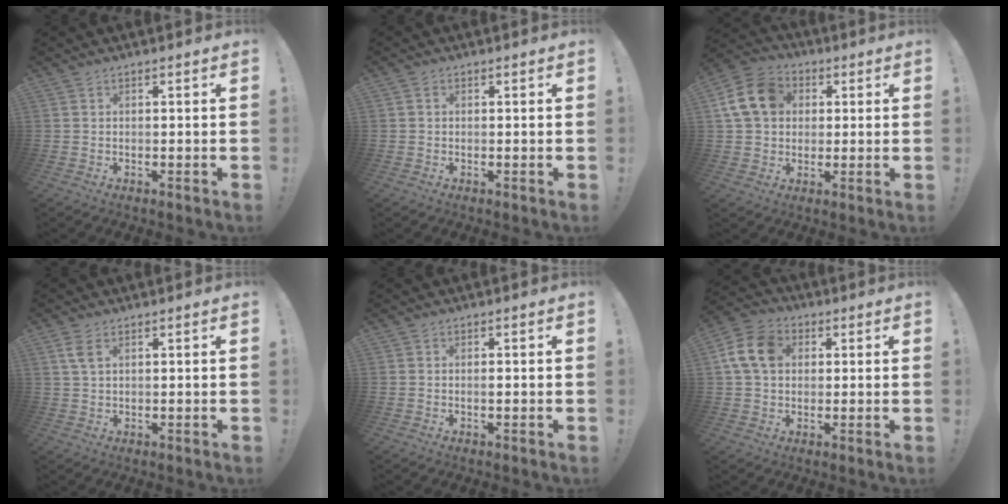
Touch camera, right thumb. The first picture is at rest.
{"total": 0.7, "force": [-0.1, 0.7, 0.2], "torque": [-0.004, 0.004, -0.002]}
{"total": 14.5, "force": [3.7, 11.7, 7.7], "torque": [-0.121, 0.006, 0.079]}
{"total": 3.7, "force": [1.6, 1.8, 2.8], "torque": [-0.051, 0.000, 0.028]}
{"total": 0.7, "force": [-0.3, 0.2, 0.5], "torque": [-0.006, -0.001, -0.007]}
{"total": 12.2, "force": [2.9, 9.3, 7.3], "torque": [-0.135, 0.011, 0.060]}